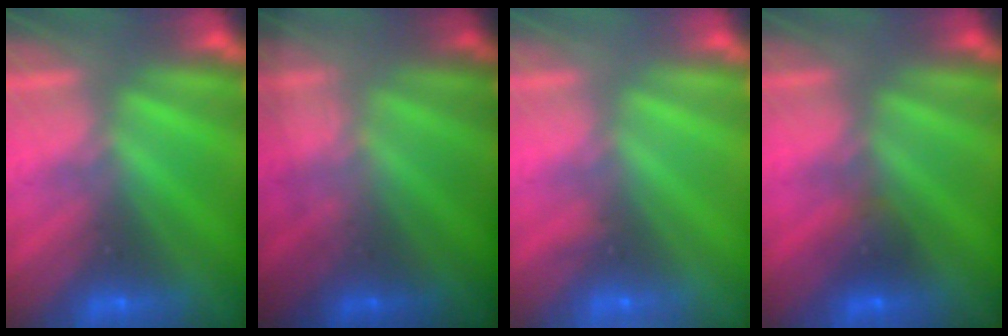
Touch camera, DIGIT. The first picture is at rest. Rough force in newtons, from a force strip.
{"total": 1.8}
{"total": 2.3}
{"total": 2.3}